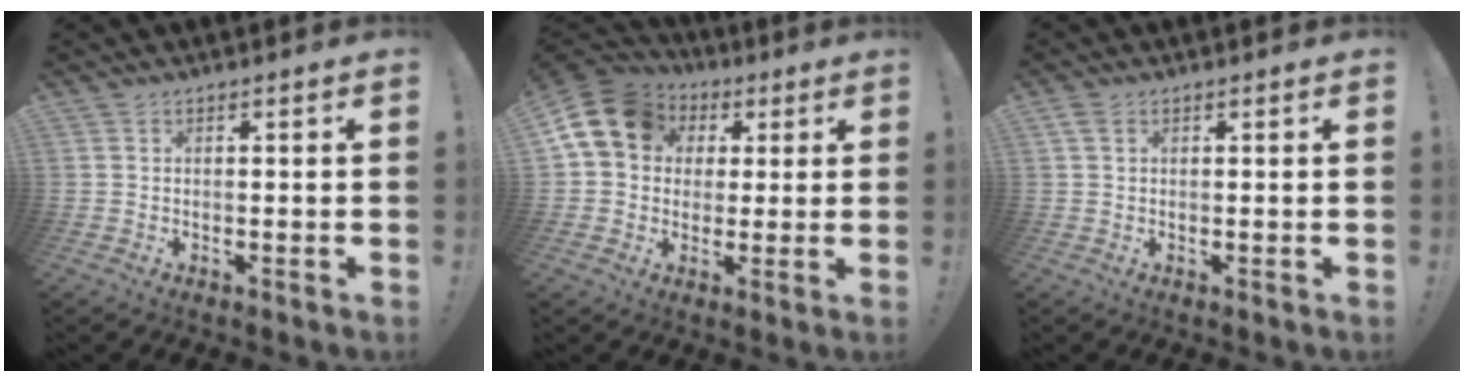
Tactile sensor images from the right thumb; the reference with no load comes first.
{"total": 14.0, "force": [4.2, 11.4, 7.0], "torque": [-0.115, -0.007, 0.085]}
{"total": 1.8, "force": [0.8, 1.2, 1.2], "torque": [-0.024, 0.005, 0.013]}